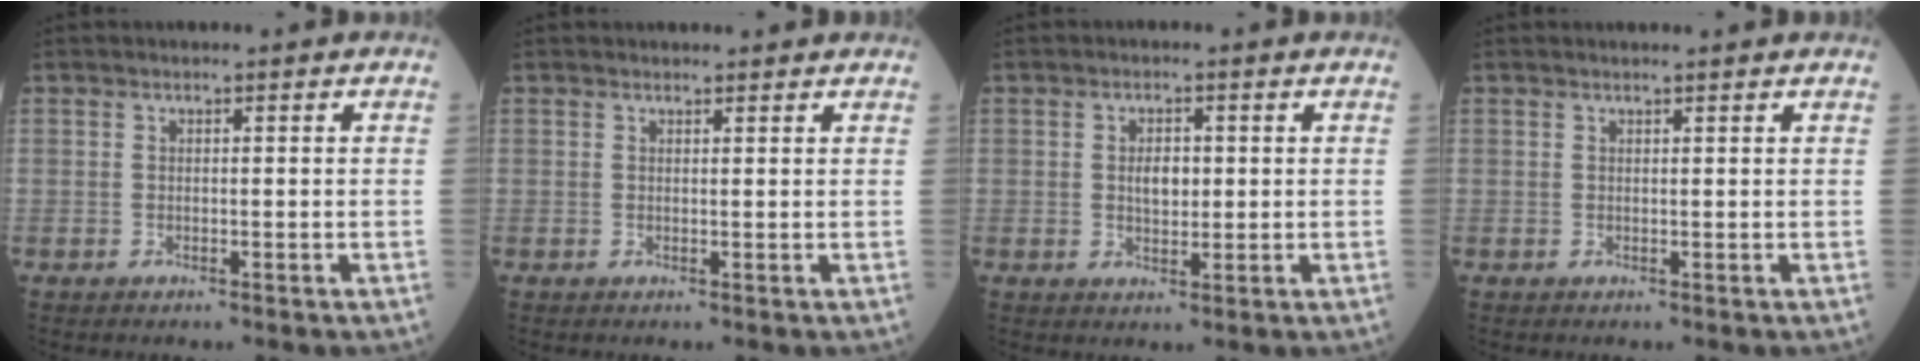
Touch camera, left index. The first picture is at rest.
{"total": 2.5, "force": [2.4, 0.6, 0.5], "torque": [-0.009, 0.011, 0.024]}
{"total": 3.1, "force": [0.3, 1.7, 2.5], "torque": [-0.043, 0.001, 0.005]}
{"total": 2.3, "force": [2.2, 0.0, 0.8], "torque": [-0.012, 0.008, 0.022]}